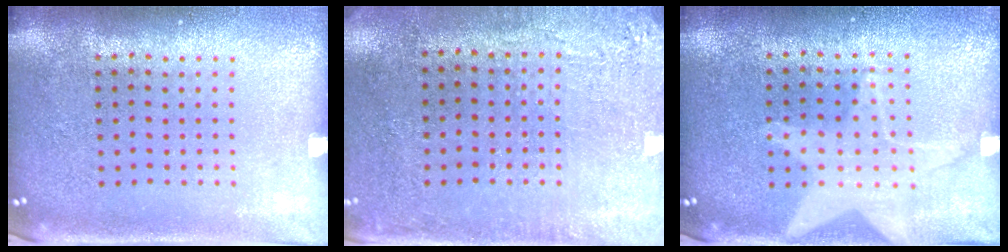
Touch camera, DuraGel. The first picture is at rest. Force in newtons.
{"total": 2.8, "press": 2.4, "slide": 1.6}
{"total": 0.5, "press": 0.5, "slide": 0.0}